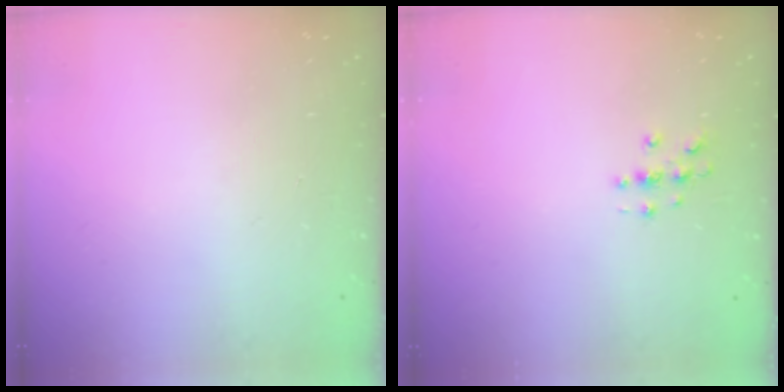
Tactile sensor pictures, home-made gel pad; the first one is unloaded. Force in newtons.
{"total": 3.1, "press": 3.1, "slide": 0.3}